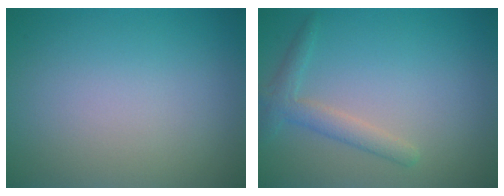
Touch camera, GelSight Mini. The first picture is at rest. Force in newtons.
{"total": 2.2, "press": 2.2, "slide": 0.1}